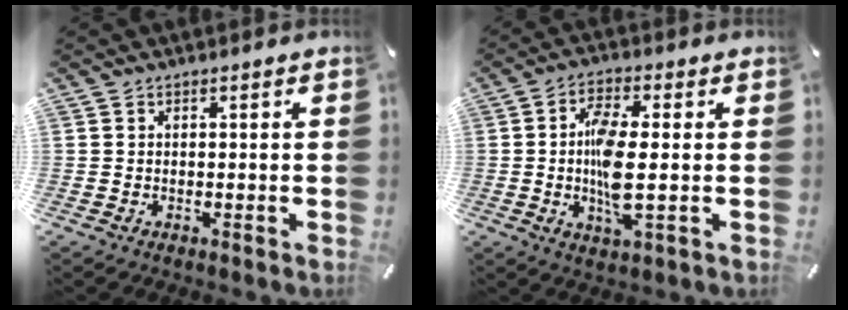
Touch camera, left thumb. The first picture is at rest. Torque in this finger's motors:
{"motor_torque": [0.40, 0.40, 0.82, 0.35, 0.15]}